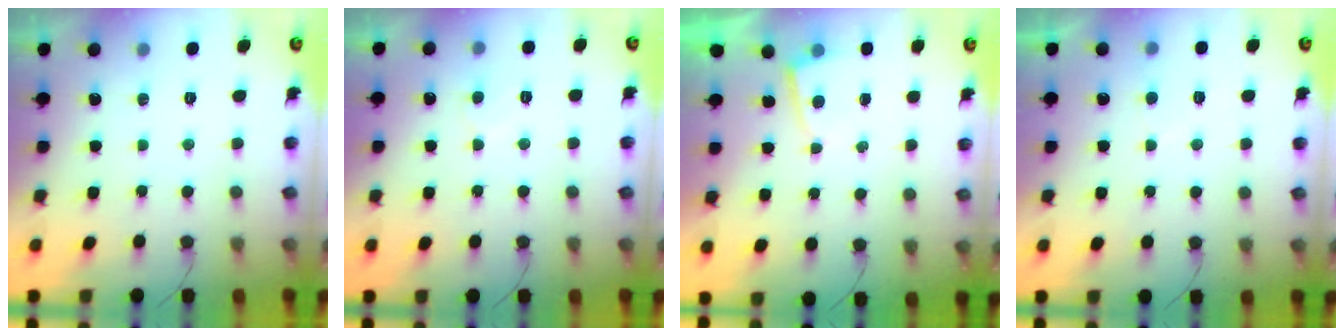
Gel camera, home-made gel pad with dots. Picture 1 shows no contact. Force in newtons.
{"total": 3.4, "press": 3.4, "slide": 0.3}
{"total": 2.3, "press": 2.3, "slide": 0.2}
{"total": 2.3, "press": 2.3, "slide": 0.2}